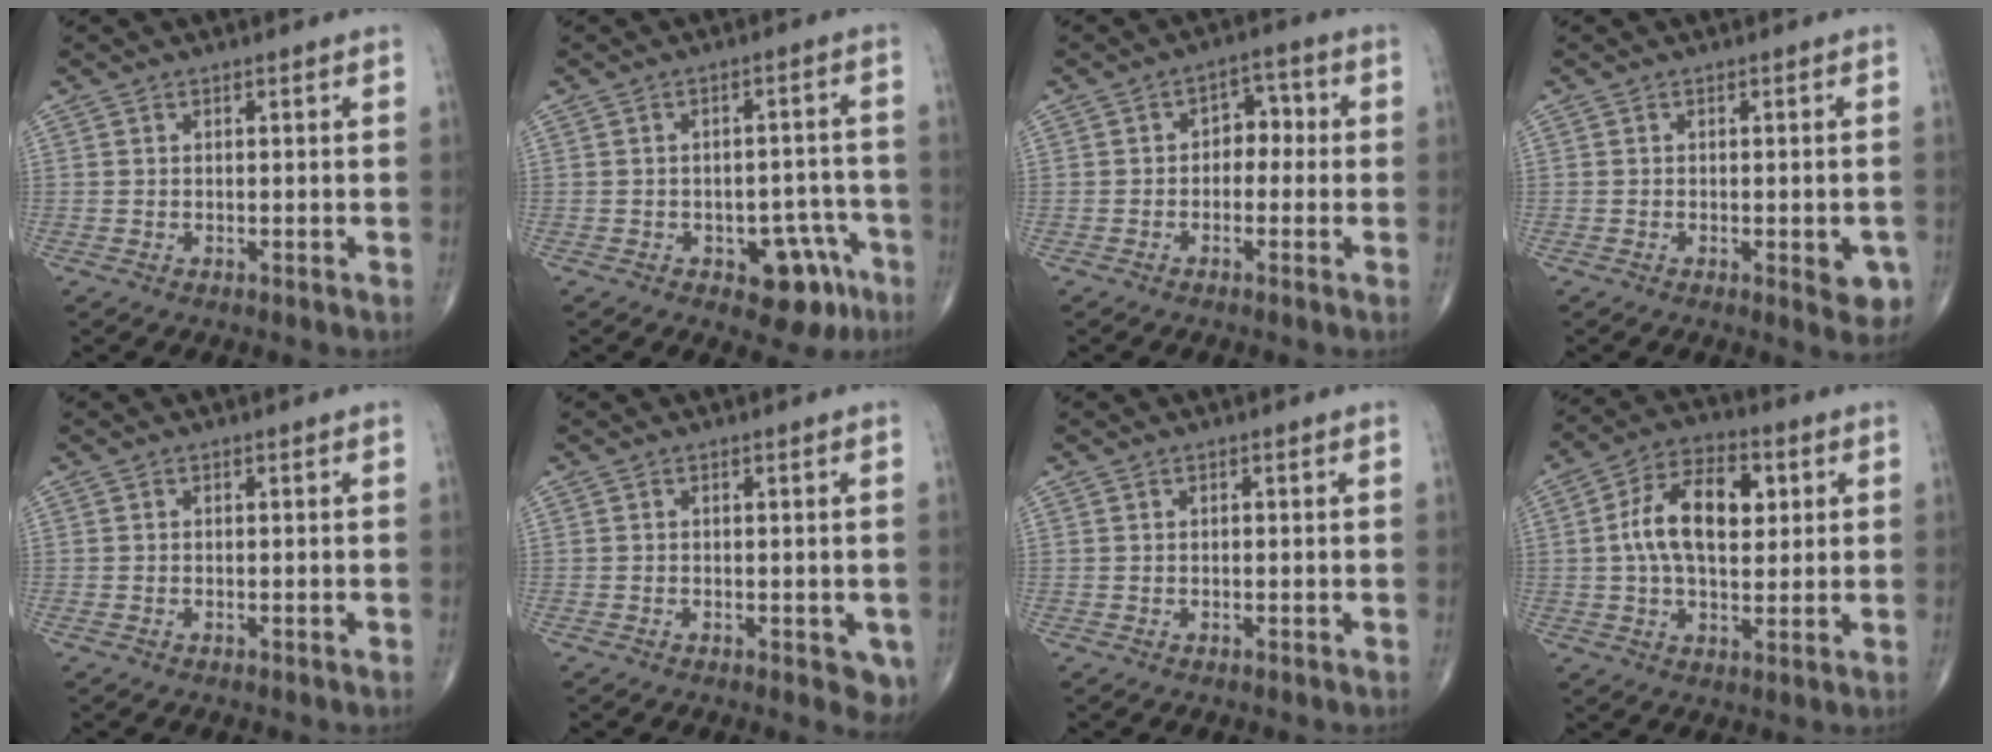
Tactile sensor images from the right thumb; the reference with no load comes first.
{"total": 8.8, "force": [-4.4, 4.9, 5.8], "torque": [-0.034, 0.038, -0.049]}
{"total": 5.0, "force": [-0.3, 3.6, 3.4], "torque": [-0.018, 0.022, -0.017]}
{"total": 4.4, "force": [-1.4, 1.7, 3.8], "torque": [-0.025, -0.001, -0.013]}
{"total": 0.6, "force": [-0.2, 0.2, 0.5], "torque": [-0.007, -0.001, -0.004]}
{"total": 3.9, "force": [-1.2, 1.8, 3.2], "torque": [-0.014, -0.003, -0.015]}
{"total": 0.0}
{"total": 13.6, "force": [2.3, 7.7, 11.0], "torque": [-0.177, 0.012, 0.034]}